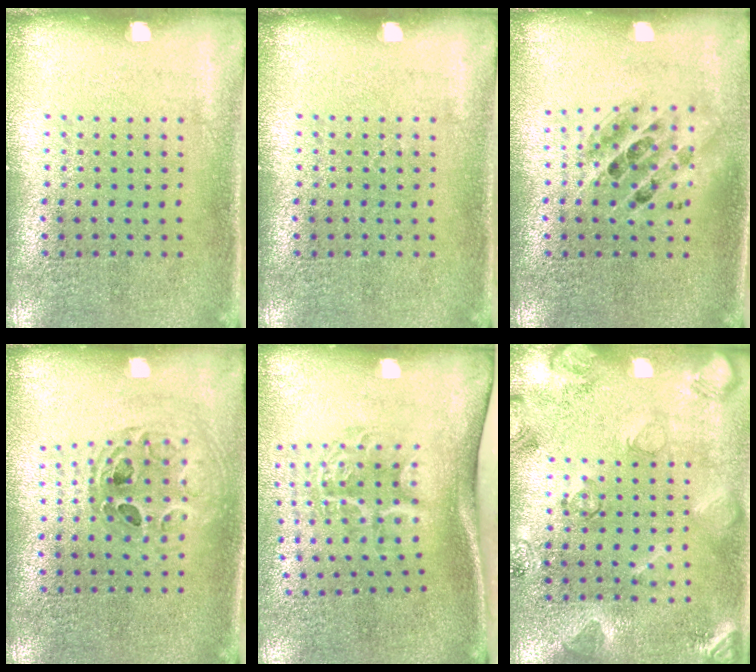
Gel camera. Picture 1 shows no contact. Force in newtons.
{"total": 0.0}
{"total": 1.3, "press": 1.1, "slide": 0.6}
{"total": 0.7, "press": 0.7, "slide": 0.1}
{"total": 2.0, "press": 1.3, "slide": 1.5}
{"total": 2.1, "press": 2.1, "slide": 0.5}